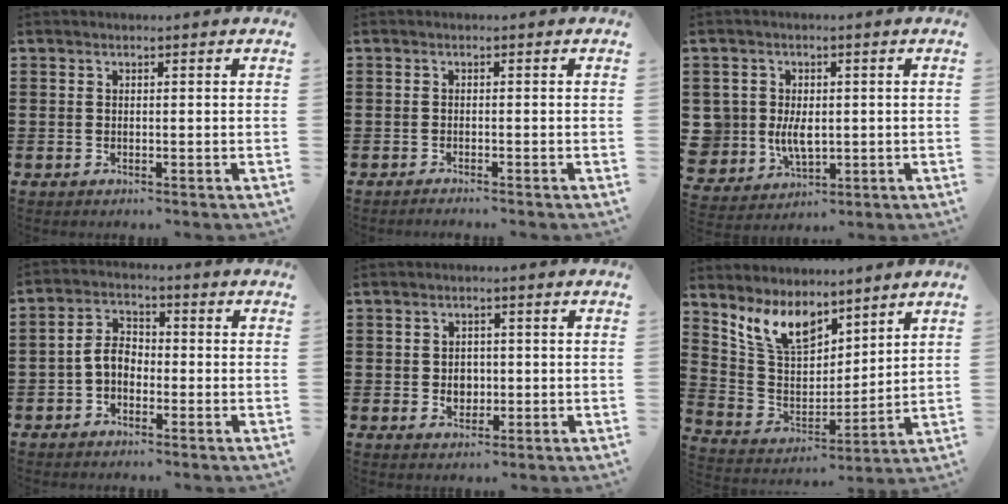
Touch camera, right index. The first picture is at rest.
{"total": 0.8, "force": [-0.8, -0.1, 0.1], "torque": [-0.004, -0.001, -0.017]}
{"total": 5.6, "force": [-0.1, 4.8, 2.9], "torque": [-0.090, 0.006, -0.004]}
{"total": 4.4, "force": [-1.3, 2.9, 3.0], "torque": [-0.080, 0.005, -0.034]}
{"total": 2.8, "force": [-0.2, 2.4, 1.4], "torque": [-0.027, 0.004, -0.008]}
{"total": 9.4, "force": [7.2, 4.5, 4.0], "torque": [-0.113, -0.022, 0.138]}